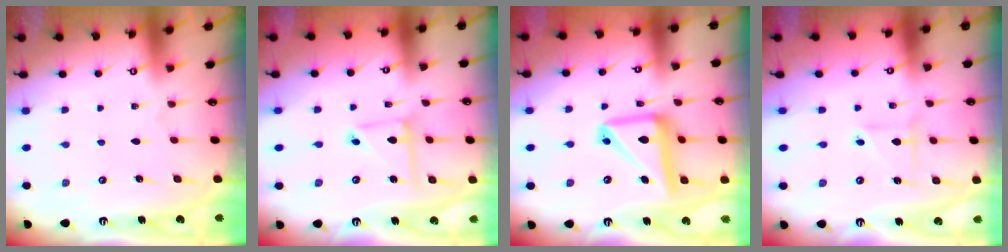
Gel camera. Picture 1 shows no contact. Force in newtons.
{"total": 6.6, "press": 6.6, "slide": 0.5}
{"total": 17.2, "press": 17.1, "slide": 1.9}
{"total": 2.1, "press": 2.0, "slide": 0.5}